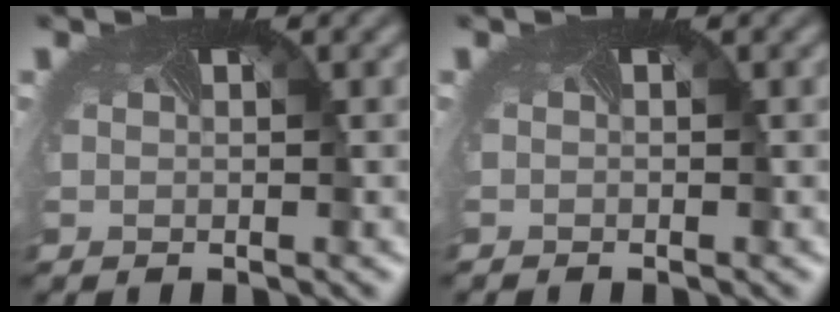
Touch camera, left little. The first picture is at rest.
{"total": 0.6, "force": [-0.4, -0.4, -0.2], "torque": [0.001, -0.004, -0.008]}